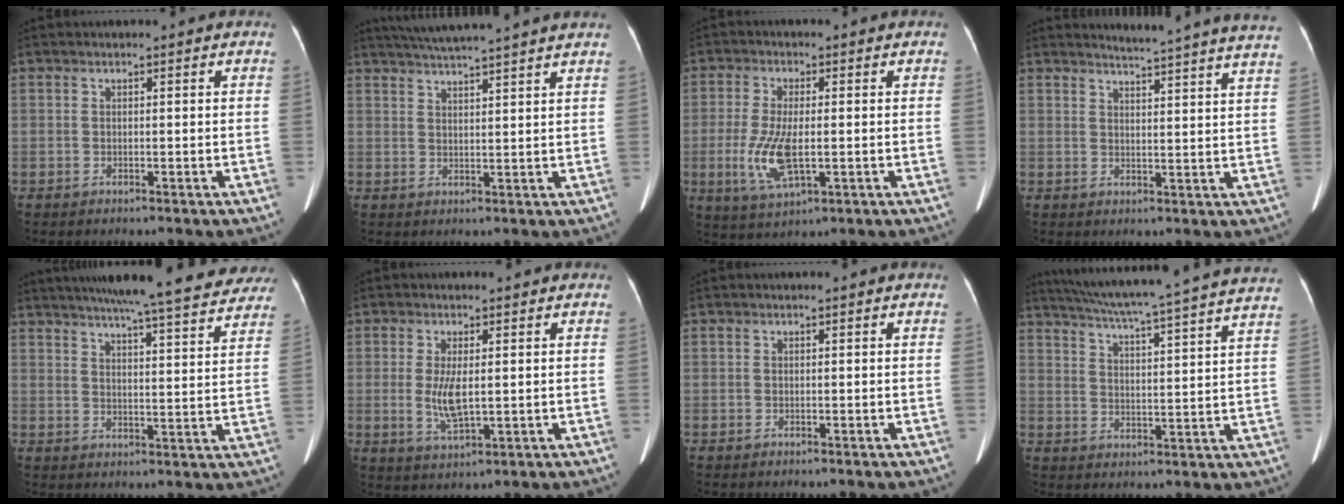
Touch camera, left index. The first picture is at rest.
{"total": 12.4, "force": [11.1, -1.1, 5.6], "torque": [-0.100, 0.017, 0.150]}
{"total": 7.6, "force": [-1.4, 2.5, 7.0], "torque": [-0.158, -0.012, -0.022]}
{"total": 15.8, "force": [15.1, -1.5, 4.6], "torque": [-0.073, -0.072, 0.171]}
{"total": 25.9, "force": [22.9, 3.1, 11.7], "torque": [-0.180, -0.018, 0.279]}
{"total": 4.9, "force": [0.1, 1.4, 4.7], "torque": [-0.101, -0.010, 0.006]}
{"total": 0.0}
{"total": 26.4, "force": [23.5, -0.5, 12.0], "torque": [-0.204, -0.025, 0.304]}